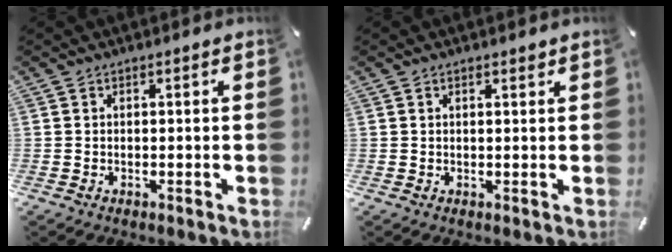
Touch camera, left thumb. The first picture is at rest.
{"total": 1.1, "force": [0.6, 0.4, 0.8], "torque": [-0.017, 0.001, 0.010]}